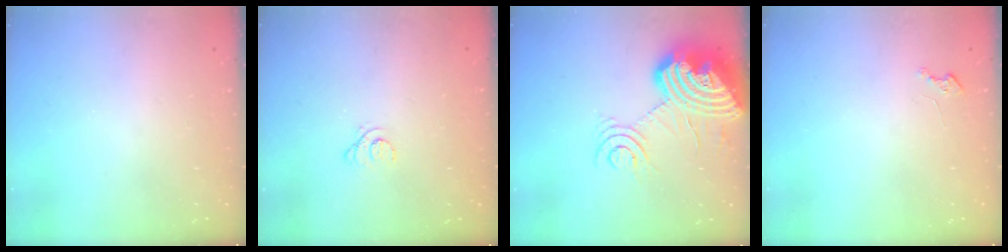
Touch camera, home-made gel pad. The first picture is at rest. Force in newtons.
{"total": 1.2, "press": 1.2, "slide": 0.1}
{"total": 18.4, "press": 18.2, "slide": 2.6}
{"total": 1.9, "press": 1.9, "slide": 0.3}